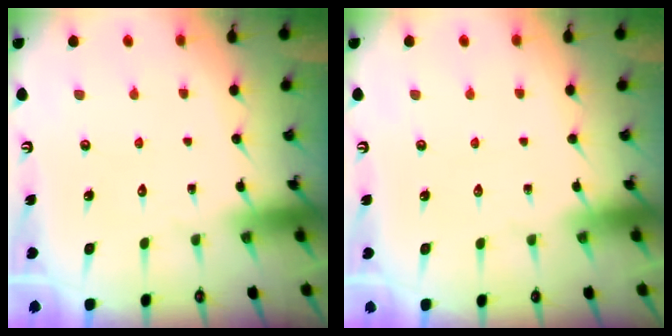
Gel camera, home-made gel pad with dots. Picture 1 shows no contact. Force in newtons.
{"total": 0.0}